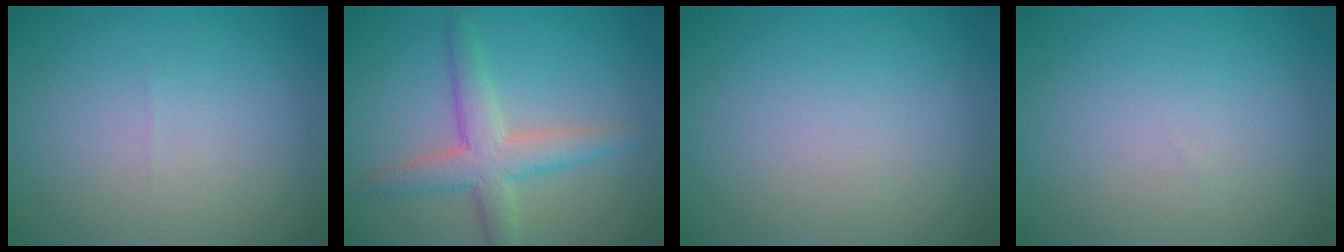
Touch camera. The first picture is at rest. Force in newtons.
{"total": 4.3, "press": 4.3, "slide": 0.1}
{"total": 0.0}
{"total": 0.0}